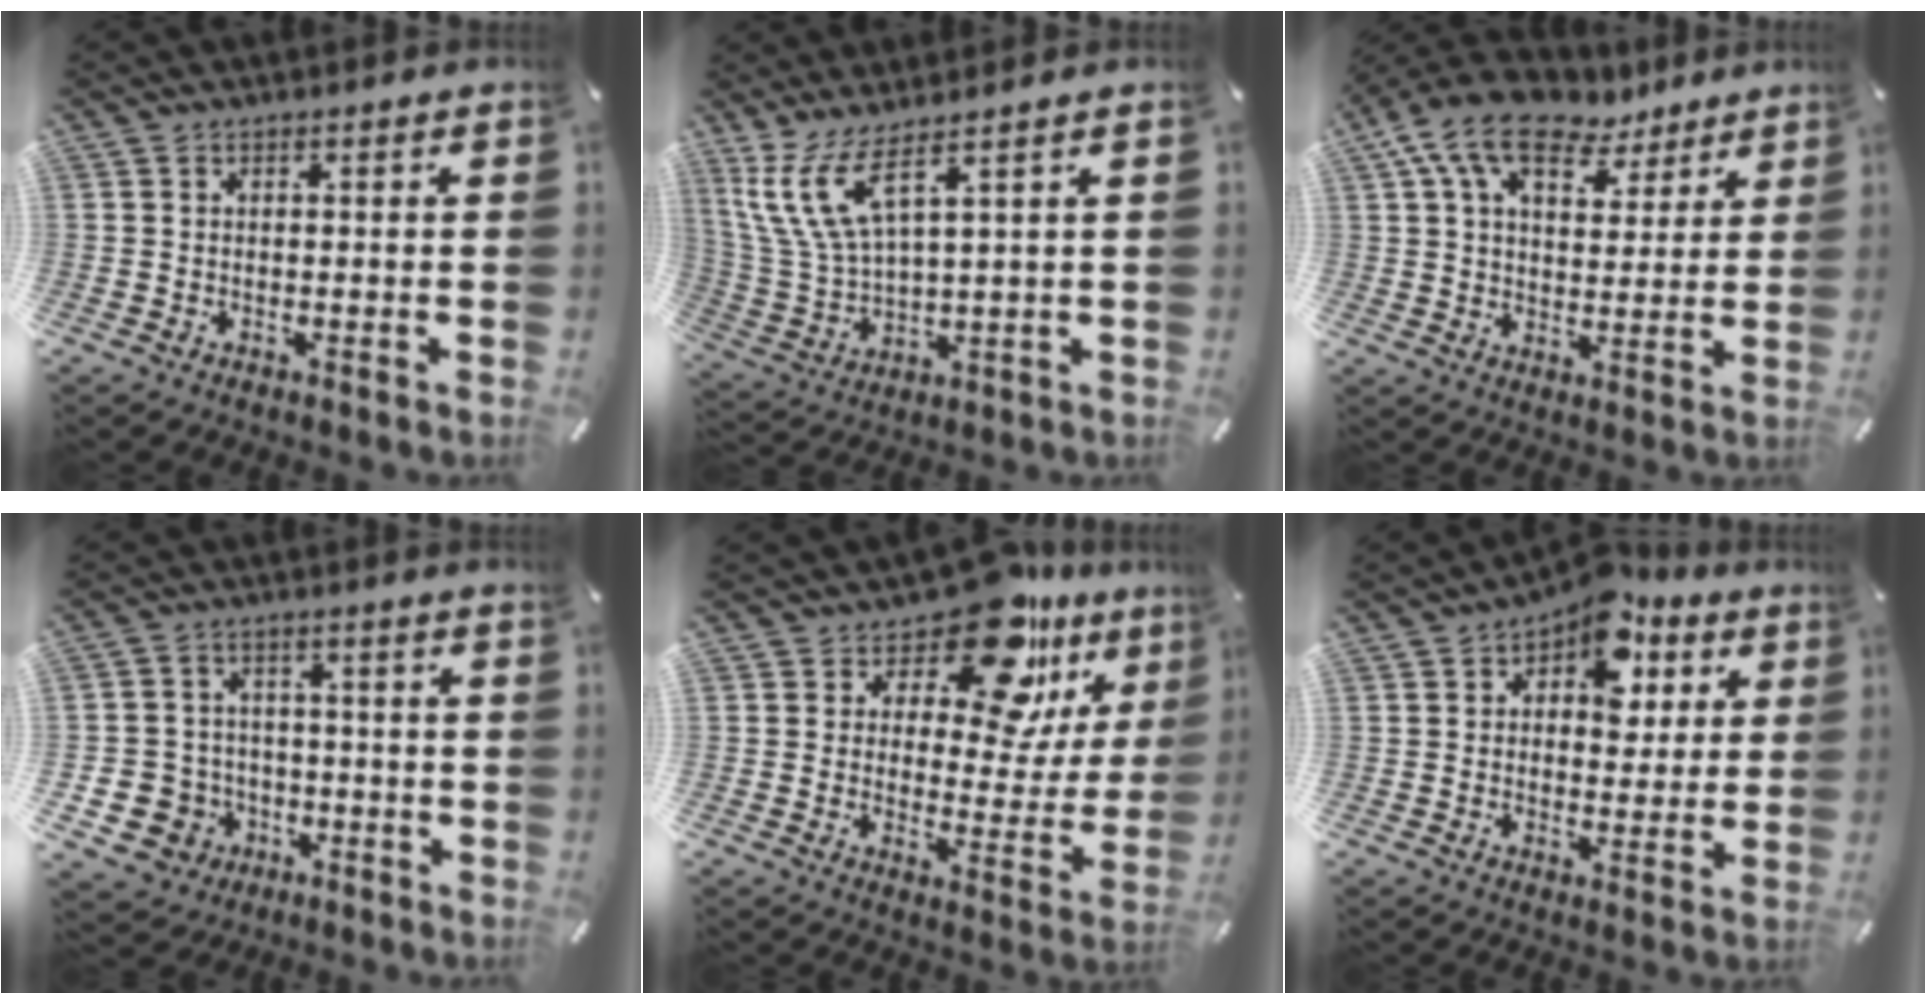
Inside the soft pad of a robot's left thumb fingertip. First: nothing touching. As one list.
[{"total": 11.4, "force": [6.7, 3.8, 8.4], "torque": [-0.208, -0.025, 0.120]}, {"total": 14.0, "force": [8.5, 8.5, 7.1], "torque": [-0.129, -0.036, 0.156]}, {"total": 7.4, "force": [-2.4, 6.9, 1.0], "torque": [-0.040, 0.012, -0.042]}, {"total": 15.9, "force": [11.4, 7.3, 8.4], "torque": [-0.127, -0.087, 0.198]}, {"total": 12.1, "force": [6.3, 8.0, 6.6], "torque": [-0.091, -0.039, 0.109]}]